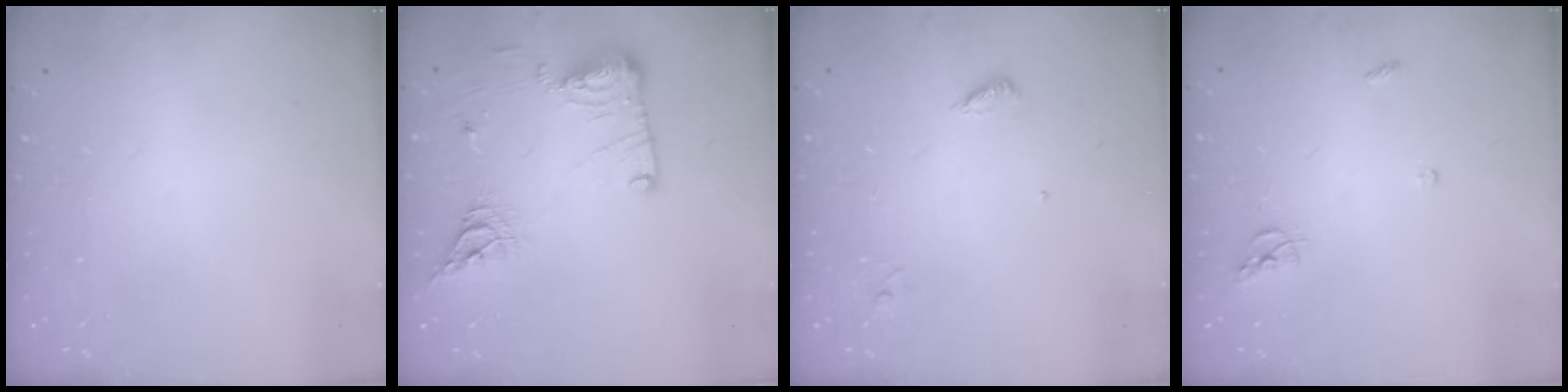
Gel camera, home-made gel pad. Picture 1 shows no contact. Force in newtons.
{"total": 15.8, "press": 15.0, "slide": 4.9}
{"total": 3.6, "press": 3.6, "slide": 0.3}
{"total": 5.6, "press": 5.6, "slide": 0.4}